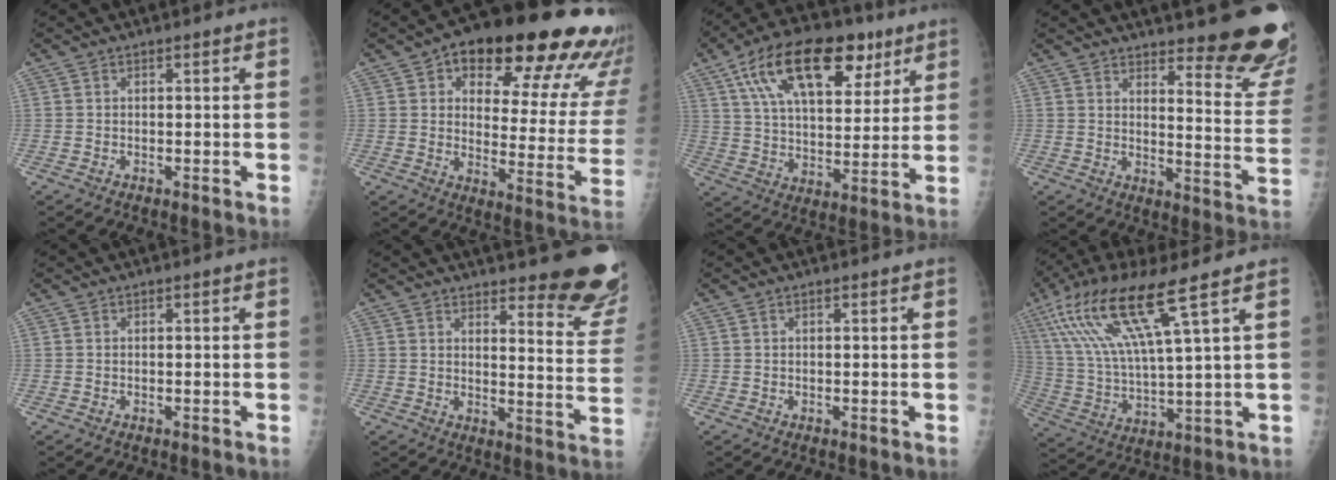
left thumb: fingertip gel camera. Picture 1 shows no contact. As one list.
[{"total": 26.8, "force": [16.6, 9.9, 18.5], "torque": [-0.201, -0.047, 0.213]}, {"total": 22.4, "force": [11.4, 11.4, 15.6], "torque": [-0.241, -0.011, 0.193]}, {"total": 17.7, "force": [13.8, 3.9, 10.3], "torque": [-0.097, -0.121, 0.167]}, {"total": 0.0}, {"total": 15.2, "force": [12.3, 3.5, 8.3], "torque": [-0.065, -0.105, 0.138]}, {"total": 0.0}, {"total": 17.1, "force": [8.8, 1.7, 14.6], "torque": [-0.312, -0.024, 0.173]}]